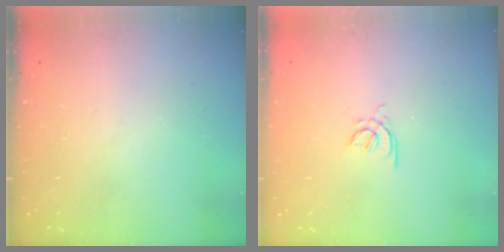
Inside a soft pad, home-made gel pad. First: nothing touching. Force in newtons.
{"total": 2.8, "press": 2.7, "slide": 0.8}